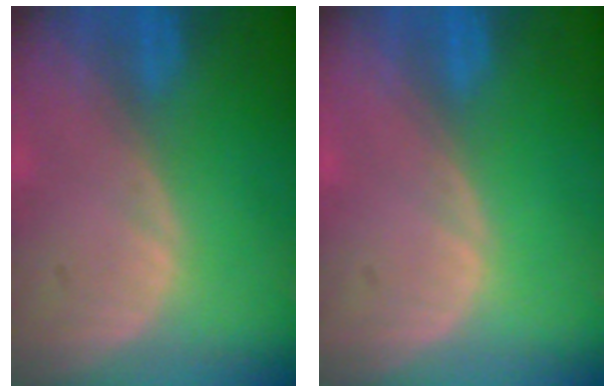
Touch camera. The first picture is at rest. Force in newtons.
{"total": 0.0}